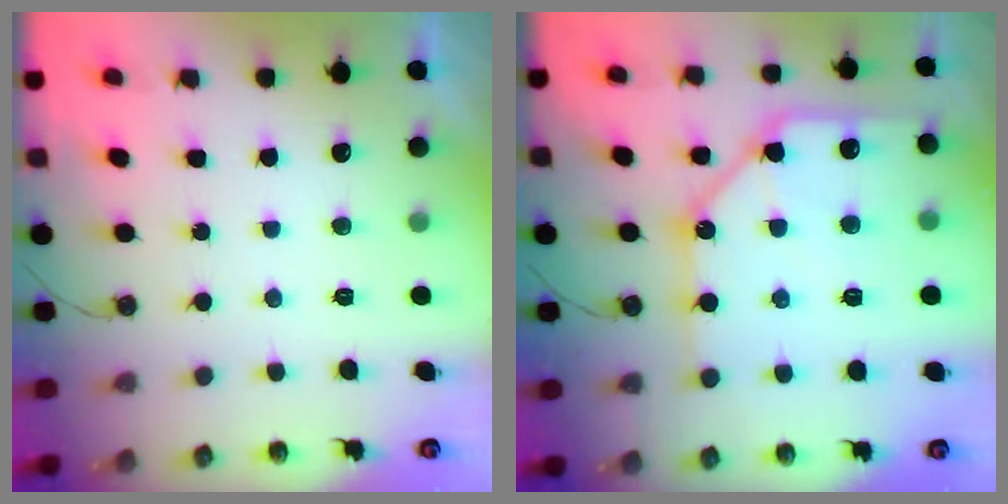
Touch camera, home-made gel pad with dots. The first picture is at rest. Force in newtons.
{"total": 16.0, "press": 15.9, "slide": 1.8}